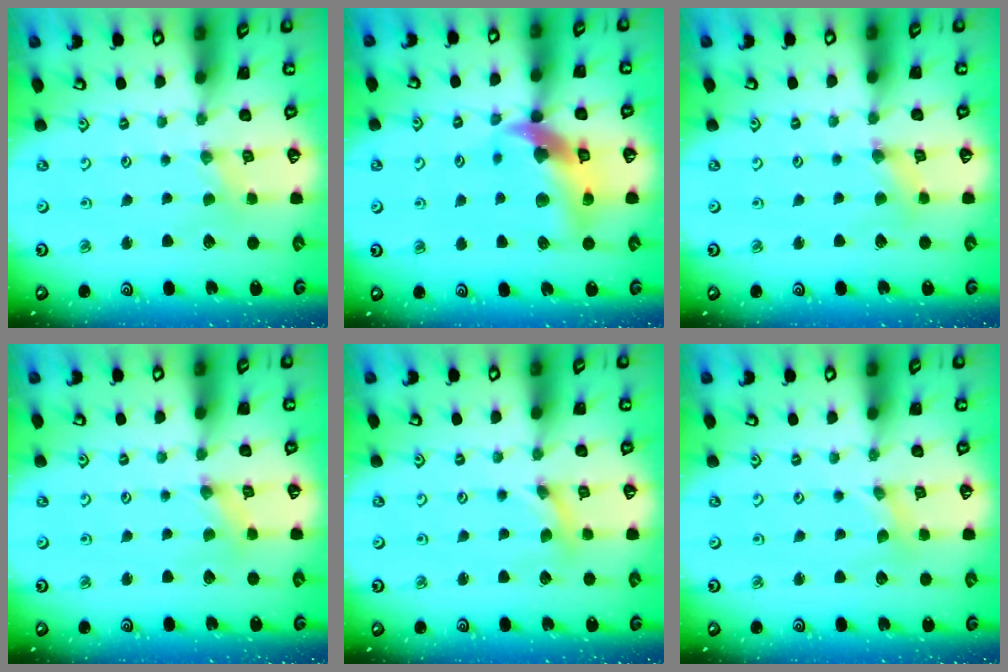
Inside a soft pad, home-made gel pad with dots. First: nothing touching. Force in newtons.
{"total": 14.9, "press": 14.8, "slide": 2.1}
{"total": 1.5, "press": 1.4, "slide": 0.3}
{"total": 0.7, "press": 0.6, "slide": 0.3}
{"total": 1.4, "press": 1.4, "slide": 0.2}
{"total": 0.0}